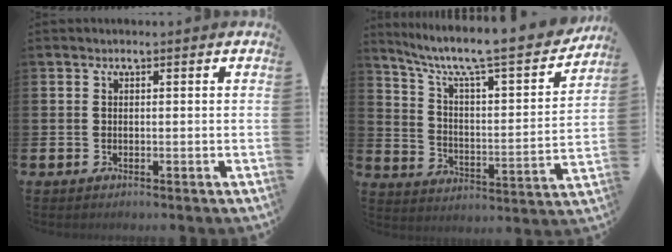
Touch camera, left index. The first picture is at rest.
{"total": 8.5, "force": [7.3, 1.2, 4.2], "torque": [-0.109, -0.062, 0.115]}